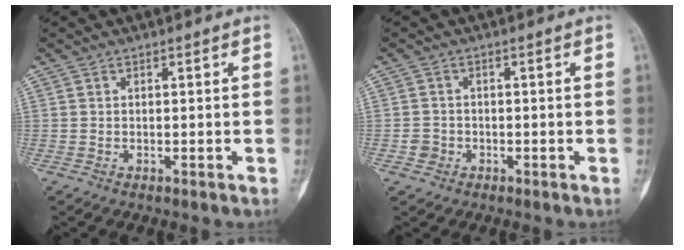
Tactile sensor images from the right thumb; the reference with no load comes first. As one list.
[{"total": 2.0, "force": [-0.7, 1.9, 0.3], "torque": [0.007, 0.011, -0.015]}]